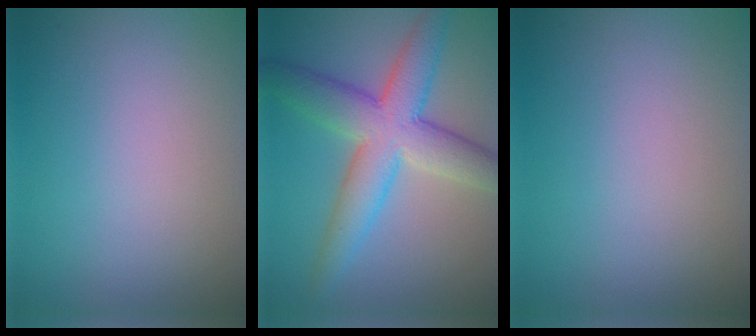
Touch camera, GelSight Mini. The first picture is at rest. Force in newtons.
{"total": 7.6, "press": 7.6, "slide": 0.1}
{"total": 0.0}